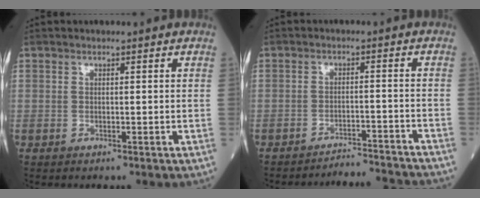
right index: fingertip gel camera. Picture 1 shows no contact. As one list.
[{"total": 8.2, "force": [-8.1, -0.6, 0.5], "torque": [0.001, -0.001, -0.112]}]